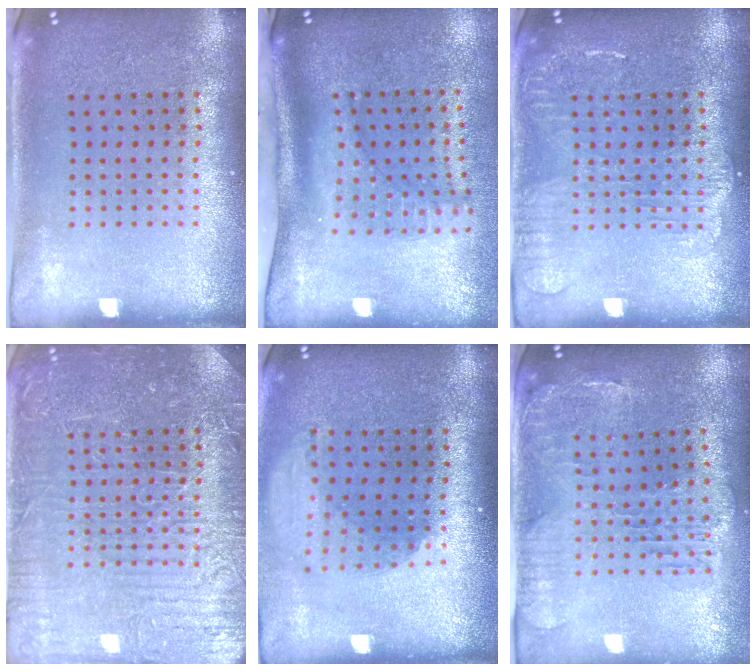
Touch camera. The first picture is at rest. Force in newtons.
{"total": 2.3, "press": 1.6, "slide": 1.6}
{"total": 2.2, "press": 2.2, "slide": 0.3}
{"total": 4.6, "press": 4.6, "slide": 0.6}
{"total": 1.9, "press": 1.5, "slide": 1.1}
{"total": 1.2, "press": 1.1, "slide": 0.4}